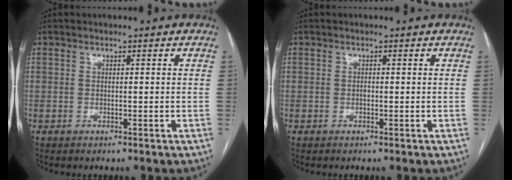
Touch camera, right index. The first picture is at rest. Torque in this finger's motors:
{"motor_torque": [0.23, 0.19, 0.05, 0.02]}